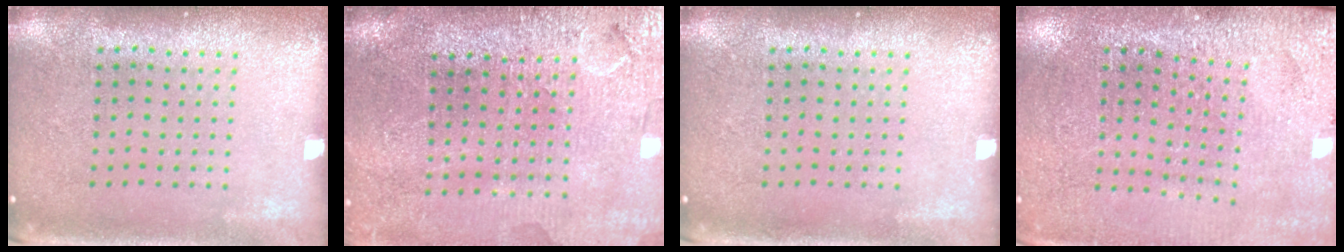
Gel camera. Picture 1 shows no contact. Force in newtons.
{"total": 3.7, "press": 3.4, "slide": 1.5}
{"total": 0.0}
{"total": 2.8, "press": 2.8, "slide": 0.1}